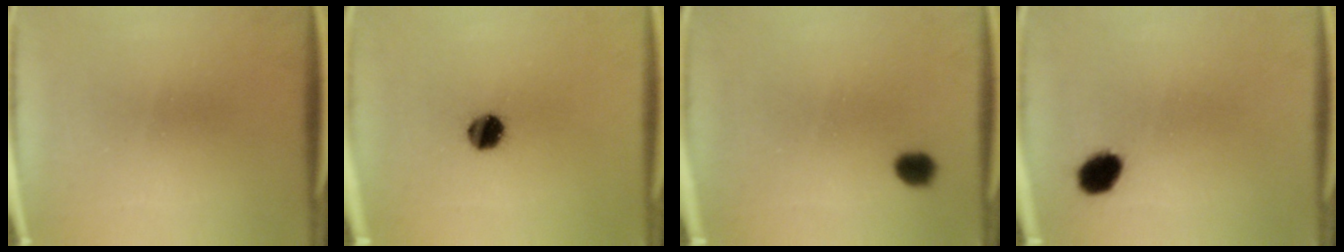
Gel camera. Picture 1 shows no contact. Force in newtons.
{"total": 5.9}
{"total": 2.7}
{"total": 5.5}